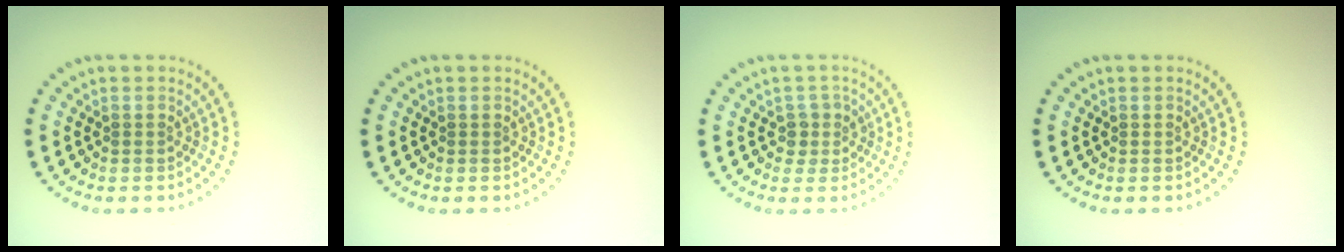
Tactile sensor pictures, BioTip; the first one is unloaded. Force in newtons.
{"total": 0.0}
{"total": 1.7, "press": 1.4, "slide": 0.8}
{"total": 0.0}